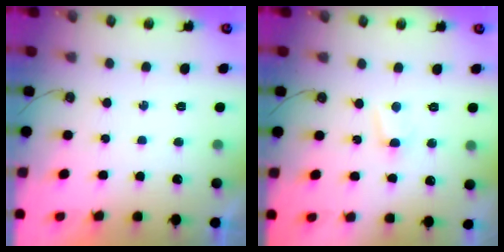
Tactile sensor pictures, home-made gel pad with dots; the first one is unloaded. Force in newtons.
{"total": 2.8, "press": 2.8, "slide": 0.4}